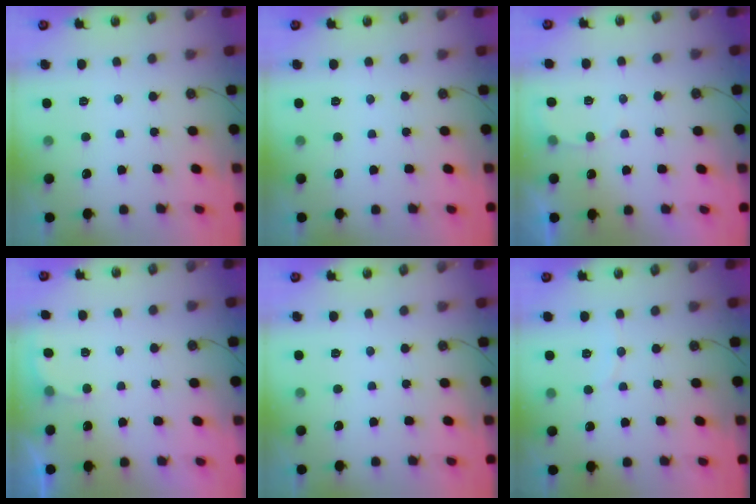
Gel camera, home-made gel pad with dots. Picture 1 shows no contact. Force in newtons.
{"total": 0.0}
{"total": 3.6, "press": 3.6, "slide": 0.3}
{"total": 3.0, "press": 2.9, "slide": 0.8}
{"total": 0.0}
{"total": 2.5, "press": 2.5, "slide": 0.3}